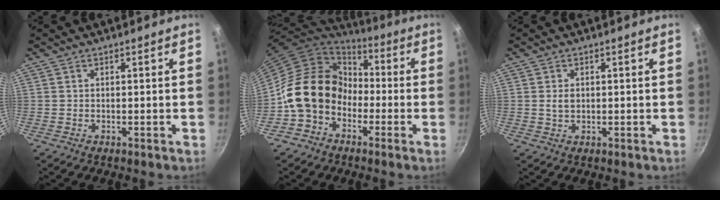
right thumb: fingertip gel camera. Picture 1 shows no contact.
{"total": 15.2, "force": [-3.6, 12.4, 8.1], "torque": [-0.101, 0.052, -0.078]}
{"total": 2.1, "force": [0.2, 1.5, 1.5], "torque": [-0.020, 0.000, 0.004]}